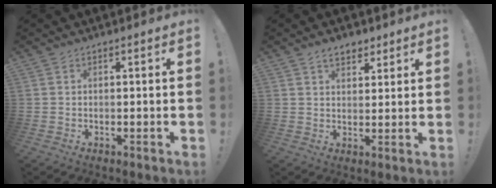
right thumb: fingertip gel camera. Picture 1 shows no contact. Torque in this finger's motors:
{"motor_torque": [0.07, 0.09, 0.45, 0.19, 0.00]}